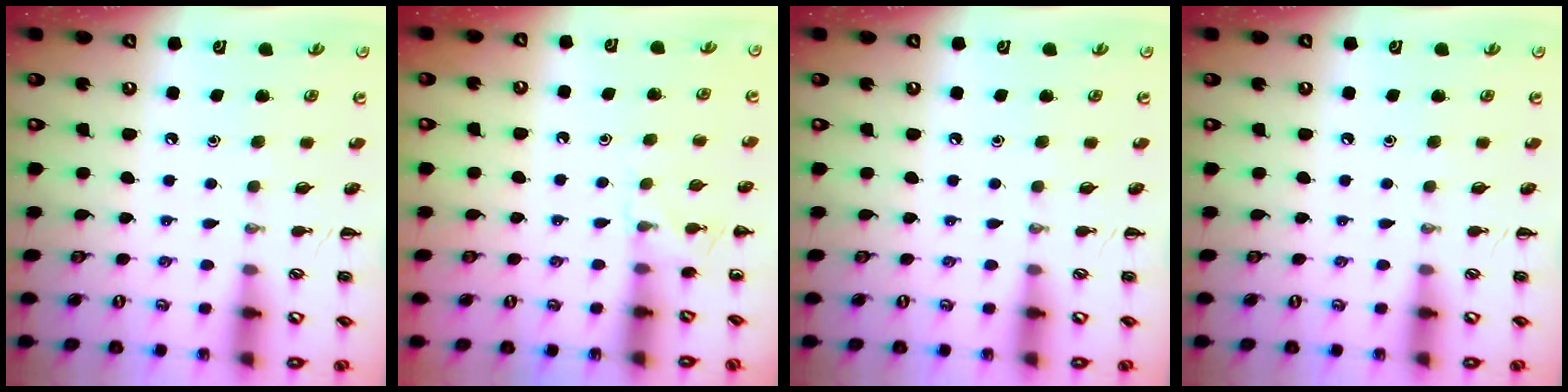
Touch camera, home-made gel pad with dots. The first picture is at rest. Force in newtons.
{"total": 5.9, "press": 5.6, "slide": 1.8}
{"total": 0.0}
{"total": 0.0}